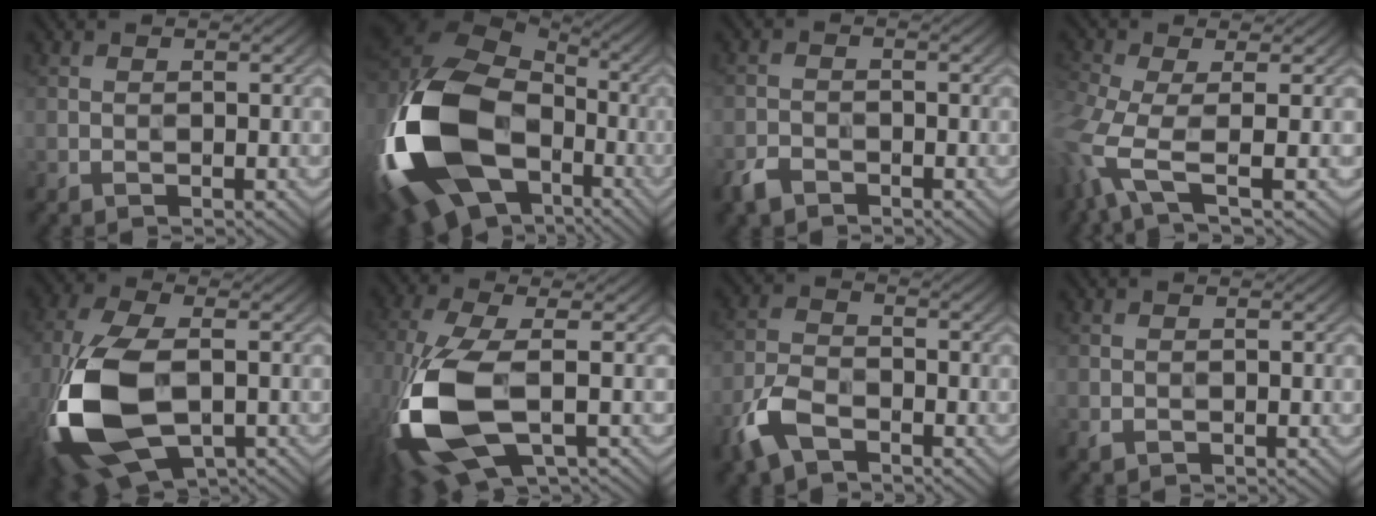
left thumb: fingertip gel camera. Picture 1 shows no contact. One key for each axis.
{"total": 23.0, "fx": -5.4, "fy": 16.1, "fz": 15.5, "tx": -0.388, "ty": -0.037, "tz": -0.086}
{"total": 2.7, "fx": -2.0, "fy": 1.4, "fz": 1.0, "tx": -0.023, "ty": -0.004, "tz": -0.049}
{"total": 7.3, "fx": -2.7, "fy": 2.2, "fz": 6.4, "tx": -0.162, "ty": -0.014, "tz": -0.063}
{"total": 17.8, "fx": -4.5, "fy": 9.5, "fz": 14.3, "tx": -0.346, "ty": -0.032, "tz": -0.080}
{"total": 15.0, "fx": -3.7, "fy": 6.7, "fz": 12.9, "tx": -0.340, "ty": -0.018, "tz": -0.072}
{"total": 6.6, "fx": -4.0, "fy": 3.5, "fz": 4.0, "tx": -0.095, "ty": -0.004, "tz": -0.093}
{"total": 0.6, "fx": -0.3, "fy": 0.5, "fz": 0.3, "tx": -0.006, "ty": -0.004, "tz": -0.005}